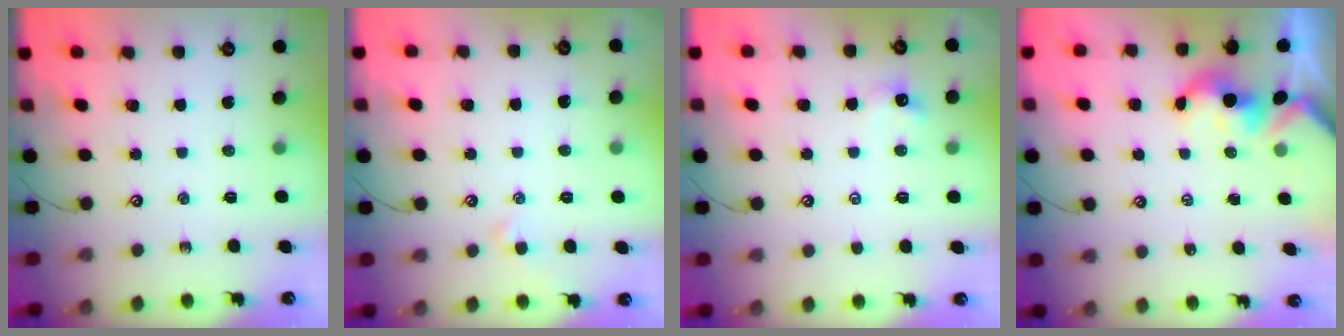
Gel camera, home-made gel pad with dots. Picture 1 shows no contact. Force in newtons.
{"total": 1.6, "press": 1.5, "slide": 0.4}
{"total": 0.7, "press": 0.6, "slide": 0.4}
{"total": 1.6, "press": 1.6, "slide": 0.2}